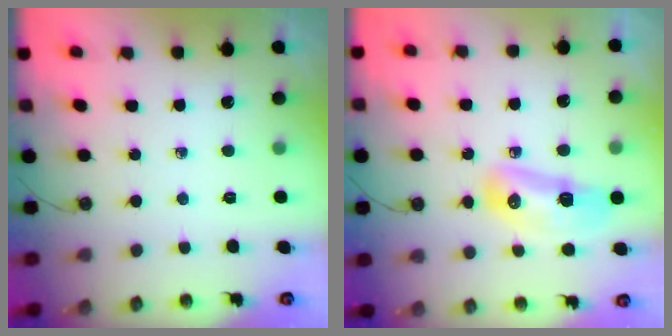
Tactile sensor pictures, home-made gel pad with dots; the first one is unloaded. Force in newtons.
{"total": 10.1, "press": 10.0, "slide": 1.6}